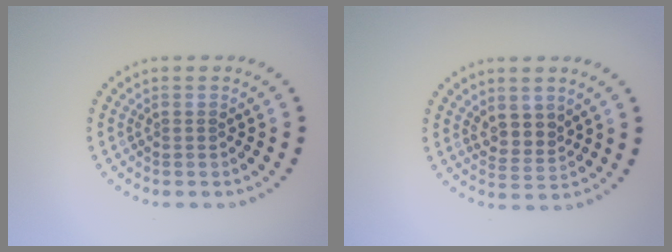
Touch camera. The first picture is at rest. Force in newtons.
{"total": 2.3, "press": 1.9, "slide": 1.2}